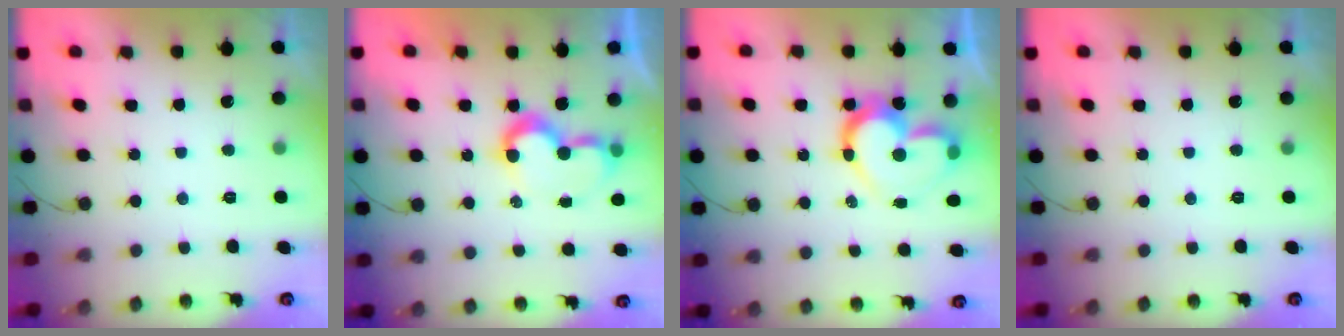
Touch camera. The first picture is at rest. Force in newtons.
{"total": 7.7, "press": 7.7, "slide": 0.7}
{"total": 14.6, "press": 14.6, "slide": 1.3}
{"total": 0.0}